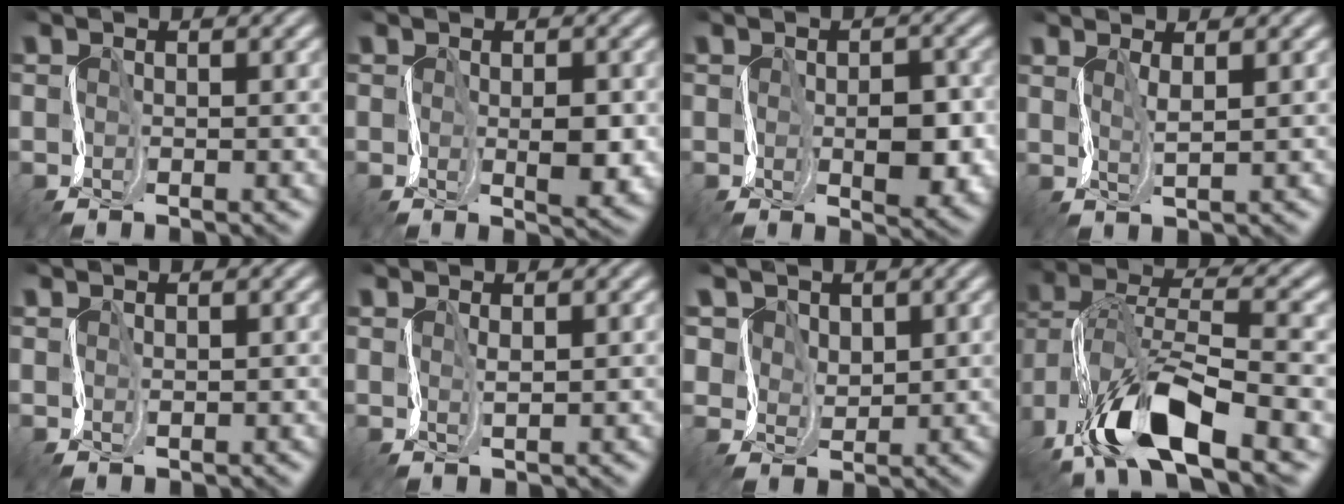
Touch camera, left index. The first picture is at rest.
{"total": 2.9, "force": [-0.2, 1.3, 2.5], "torque": [-0.042, -0.001, 0.000]}
{"total": 4.3, "force": [-0.7, 2.2, 3.6], "torque": [-0.052, 0.003, -0.009]}
{"total": 1.5, "force": [1.4, -0.3, 0.2], "torque": [-0.011, 0.002, 0.031]}
{"total": 0.8, "force": [0.7, 0.1, -0.5], "torque": [0.007, 0.003, 0.015]}
{"total": 1.1, "force": [1.1, -0.2, -0.2], "torque": [-0.001, 0.004, 0.022]}
{"total": 4.1, "force": [3.1, 2.7, 0.8], "torque": [-0.030, 0.005, 0.054]}
{"total": 10.9, "force": [-4.0, 6.0, 8.2], "torque": [-0.160, -0.003, -0.061]}